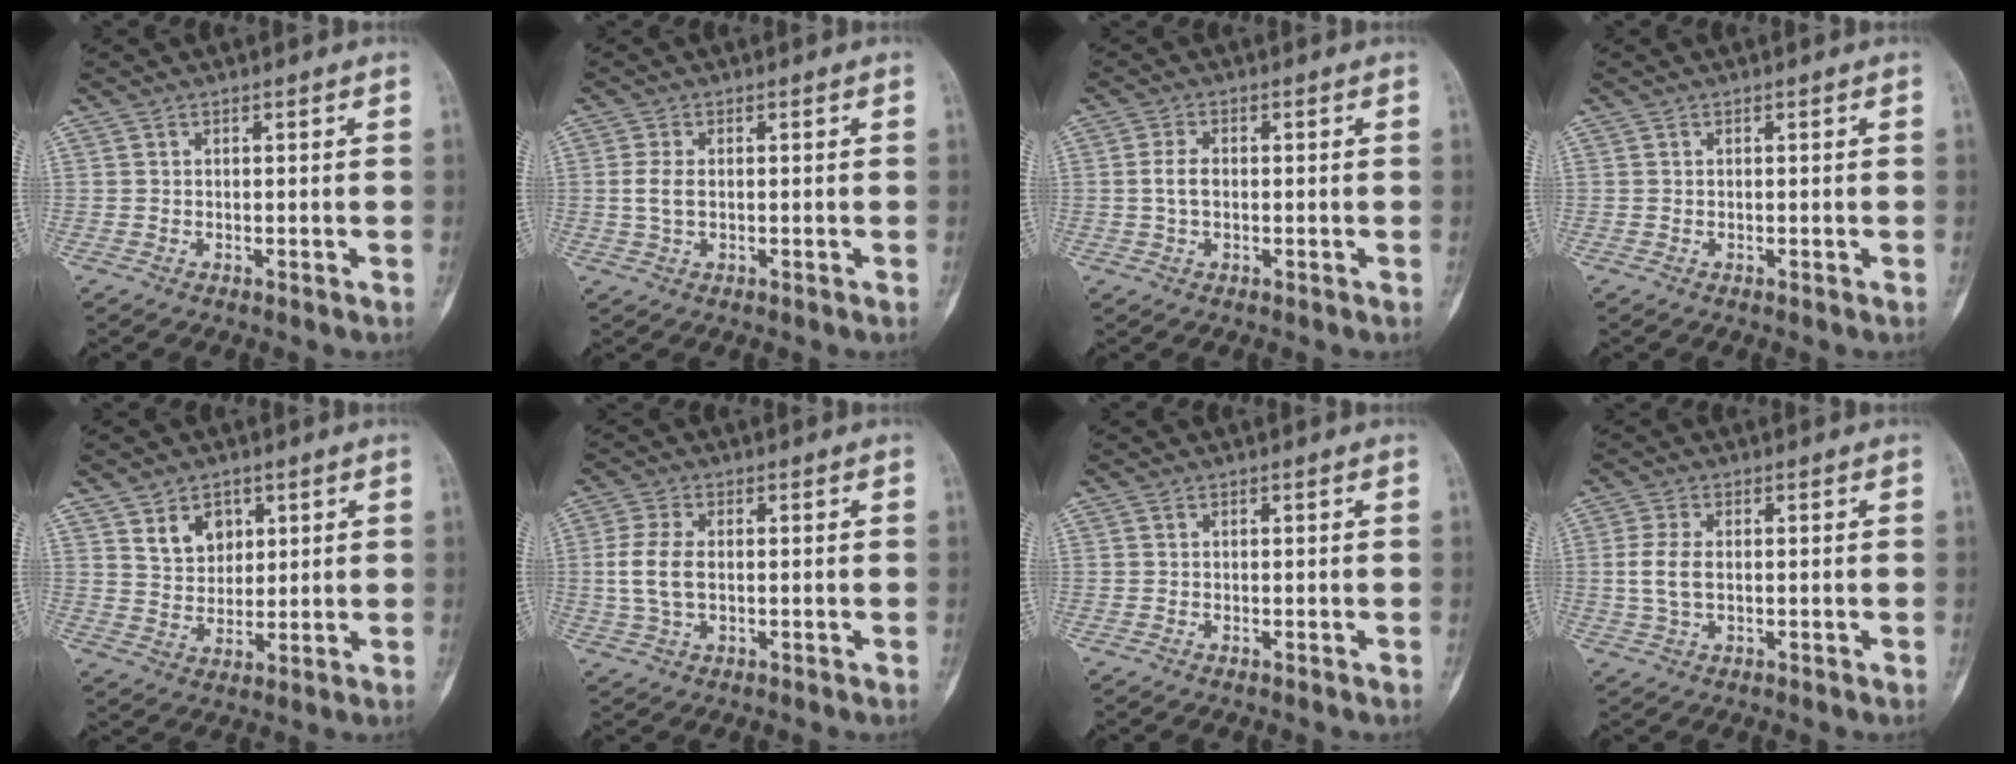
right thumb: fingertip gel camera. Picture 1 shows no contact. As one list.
[{"total": 3.1, "force": [0.1, 1.7, 2.6], "torque": [-0.060, 0.002, 0.000]}, {"total": 3.3, "force": [-0.1, 1.9, 2.7], "torque": [-0.053, 0.007, -0.006]}, {"total": 0.0}, {"total": 6.6, "force": [3.1, 4.9, 3.2], "torque": [-0.029, -0.022, 0.061]}, {"total": 5.7, "force": [0.0, 3.2, 4.8], "torque": [-0.111, 0.004, -0.002]}, {"total": 0.0}, {"total": 4.9, "force": [0.0, 2.7, 4.1], "torque": [-0.093, 0.003, -0.002]}]